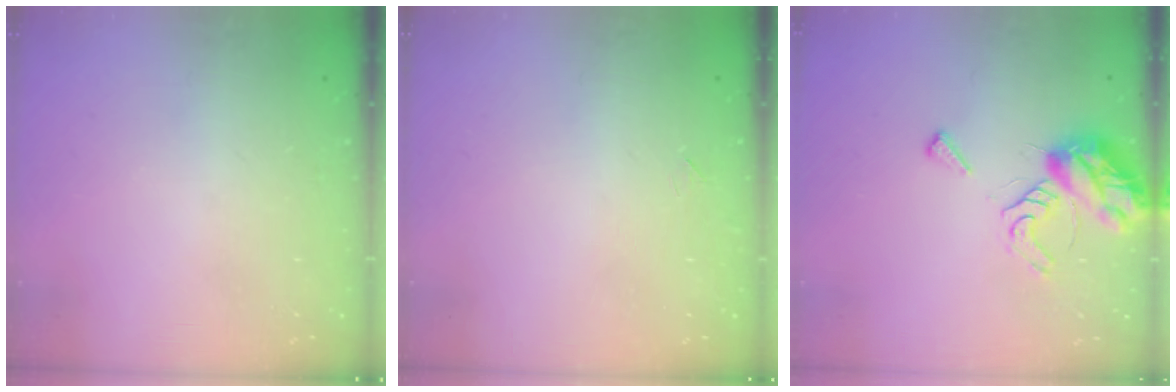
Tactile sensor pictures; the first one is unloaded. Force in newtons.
{"total": 3.3, "press": 3.2, "slide": 0.4}
{"total": 9.8, "press": 9.8, "slide": 0.2}